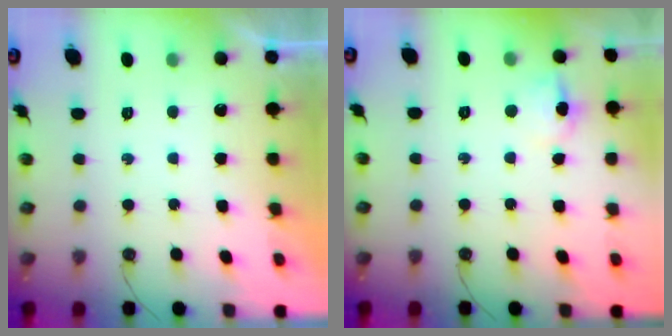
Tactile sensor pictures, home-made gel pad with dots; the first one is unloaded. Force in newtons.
{"total": 5.2, "press": 4.9, "slide": 1.6}